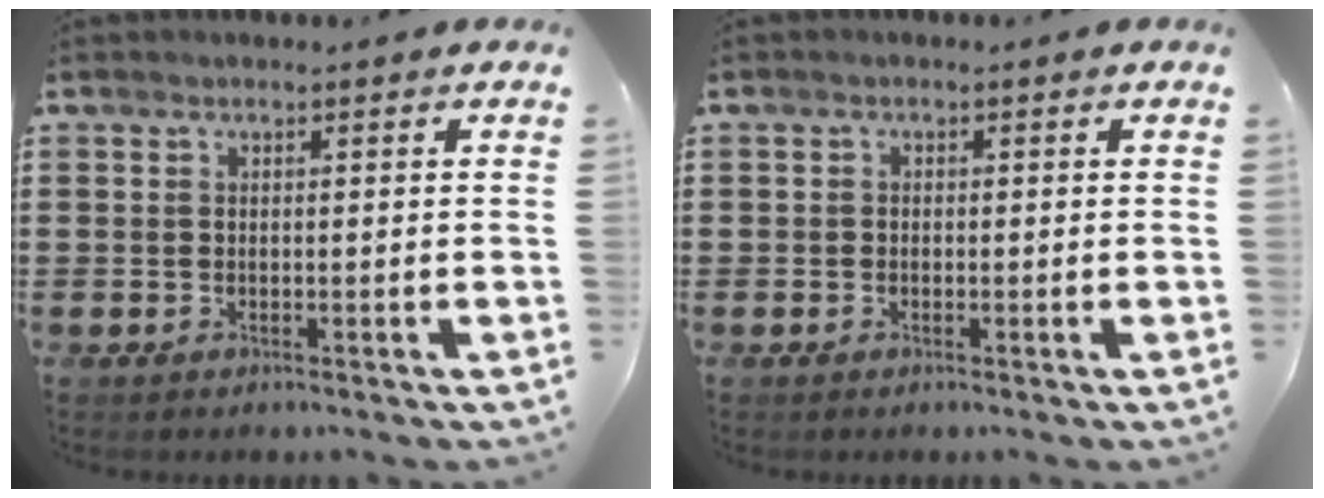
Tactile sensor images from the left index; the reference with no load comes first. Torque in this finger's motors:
{"motor_torque": [-0.03, 0.01, 0.00, -0.01]}